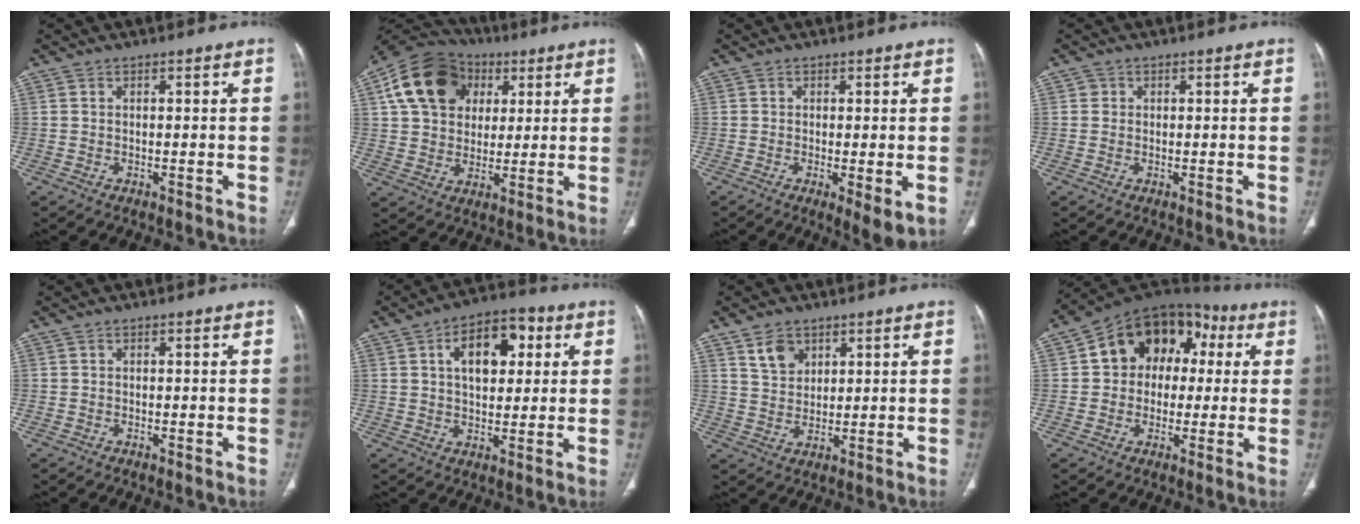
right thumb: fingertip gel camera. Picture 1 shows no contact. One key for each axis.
{"total": 16.5, "fx": 5.5, "fy": 12.6, "fz": 9.2, "tx": -0.151, "ty": 0.009, "tz": 0.091}
{"total": 4.6, "fx": -1.0, "fy": 1.2, "fz": 4.3, "tx": -0.073, "ty": -0.018, "tz": -0.015}
{"total": 1.0, "fx": 0.2, "fy": 0.9, "fz": 0.1, "tx": 0.006, "ty": 0.003, "tz": 0.002}
{"total": 0.0}
{"total": 12.1, "fx": 3.6, "fy": 7.1, "fz": 9.1, "tx": -0.108, "ty": 0.009, "tz": 0.051}
{"total": 5.3, "fx": 3.2, "fy": 3.6, "fz": 2.2, "tx": -0.024, "ty": -0.021, "tz": 0.067}
{"total": 15.7, "fx": 3.0, "fy": 12.0, "fz": 9.8, "tx": -0.097, "ty": 0.038, "tz": 0.038}